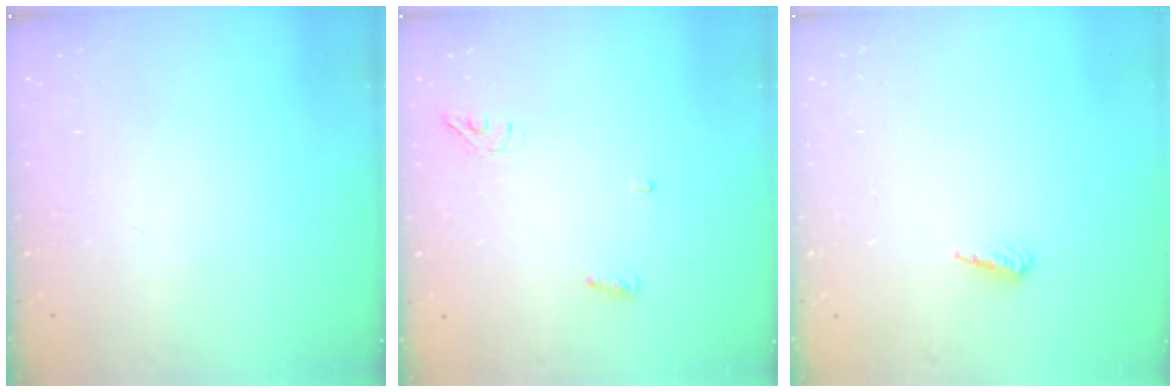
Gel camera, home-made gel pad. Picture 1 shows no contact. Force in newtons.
{"total": 4.3, "press": 4.0, "slide": 1.4}
{"total": 3.6, "press": 3.4, "slide": 1.2}